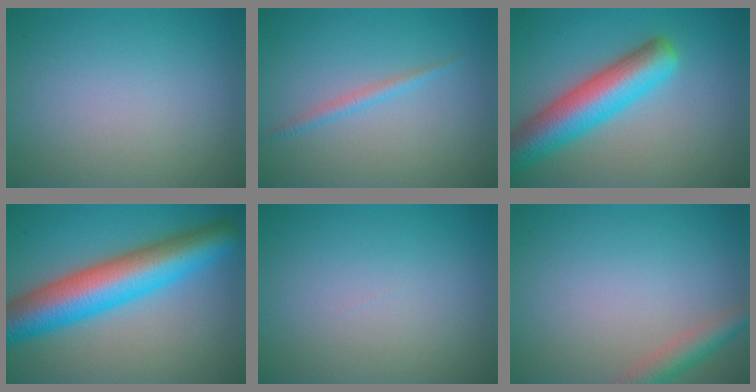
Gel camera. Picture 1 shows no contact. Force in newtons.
{"total": 1.2, "press": 1.2, "slide": 0.1}
{"total": 7.5, "press": 7.5, "slide": 0.4}
{"total": 10.1, "press": 10.1, "slide": 0.2}
{"total": 0.0}
{"total": 2.9, "press": 2.9, "slide": 0.1}